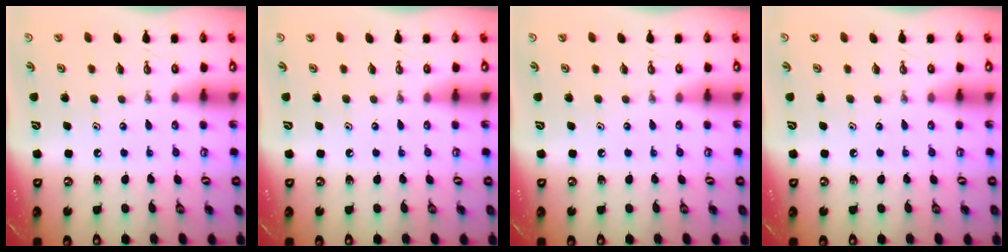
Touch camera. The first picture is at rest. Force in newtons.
{"total": 0.0}
{"total": 0.0}
{"total": 0.0}